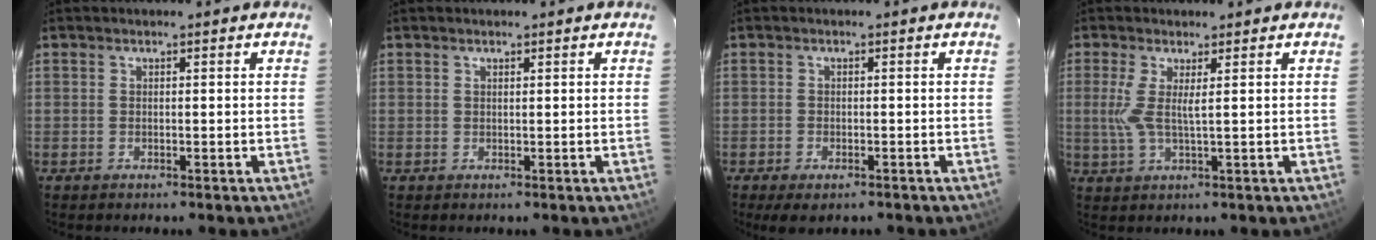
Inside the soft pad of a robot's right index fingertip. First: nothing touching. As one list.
[{"total": 0.6, "force": [0.3, 0.5, 0.0], "torque": [0.002, 0.003, 0.004]}, {"total": 4.1, "force": [-2.8, 1.8, 2.5], "torque": [-0.053, -0.017, -0.045]}, {"total": 4.3, "force": [0.9, 0.4, 4.2], "torque": [-0.094, -0.004, 0.013]}]